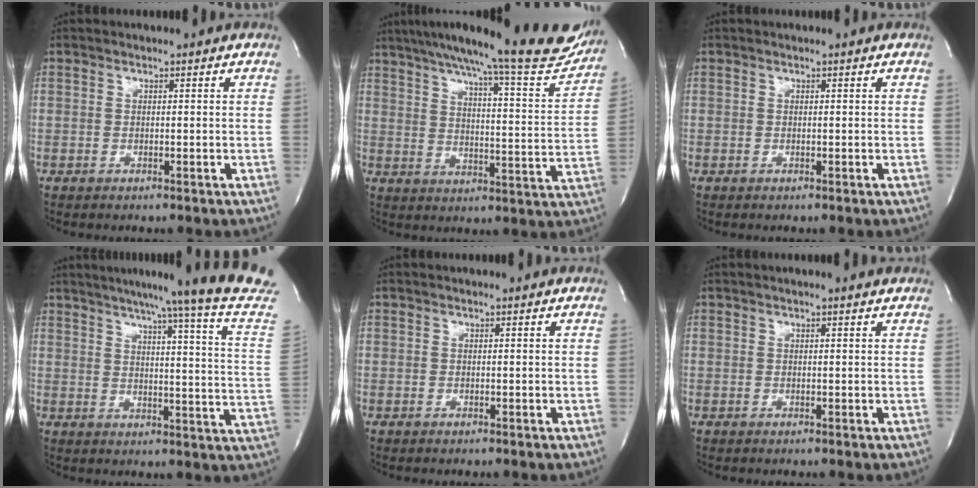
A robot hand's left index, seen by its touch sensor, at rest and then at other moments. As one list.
[{"total": 22.8, "force": [19.9, 2.0, 10.8], "torque": [-0.162, -0.036, 0.256]}, {"total": 0.0}, {"total": 21.9, "force": [18.9, -3.0, 10.7], "torque": [-0.163, -0.082, 0.224]}, {"total": 0.0}, {"total": 1.6, "force": [1.3, -0.2, 0.9], "torque": [-0.018, 0.011, 0.020]}]